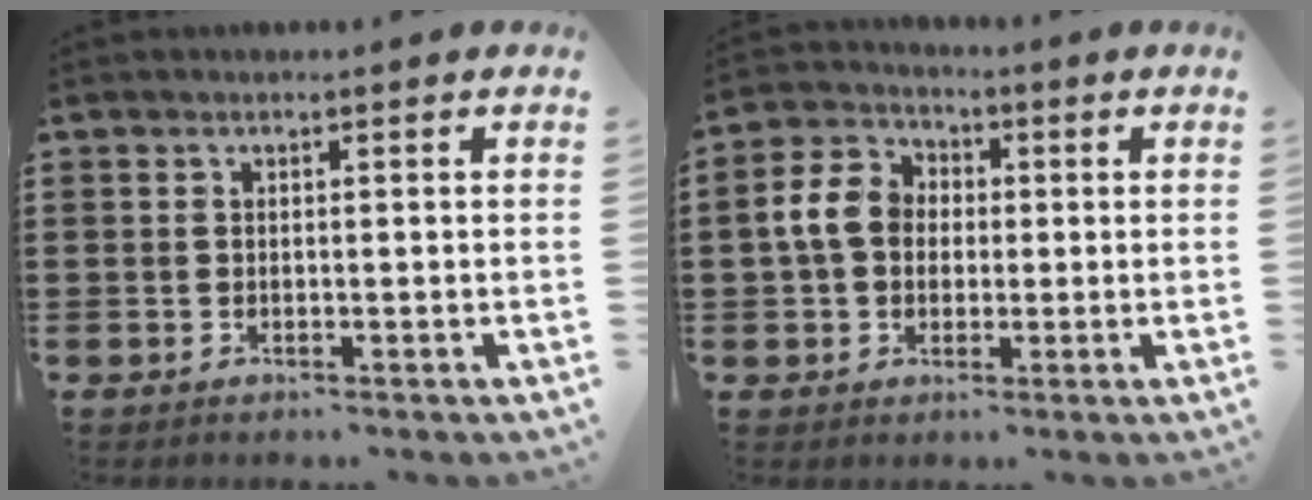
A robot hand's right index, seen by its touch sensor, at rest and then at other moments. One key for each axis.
{"total": 7.1, "fx": 0.1, "fy": 5.8, "fz": 4.0, "tx": -0.111, "ty": 0.012, "tz": -0.004}